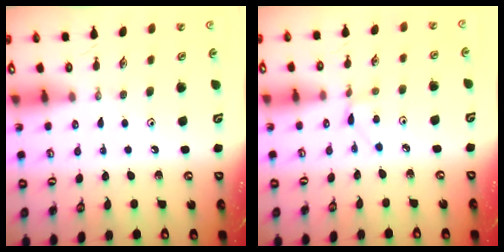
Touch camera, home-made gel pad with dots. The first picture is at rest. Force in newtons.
{"total": 2.5, "press": 2.5, "slide": 0.3}